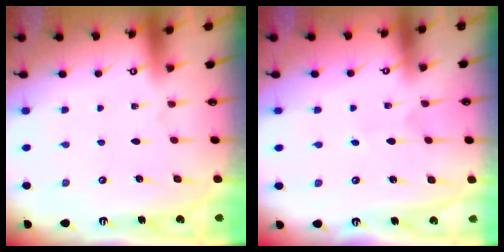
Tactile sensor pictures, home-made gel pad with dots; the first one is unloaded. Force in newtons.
{"total": 2.2, "press": 2.1, "slide": 0.2}